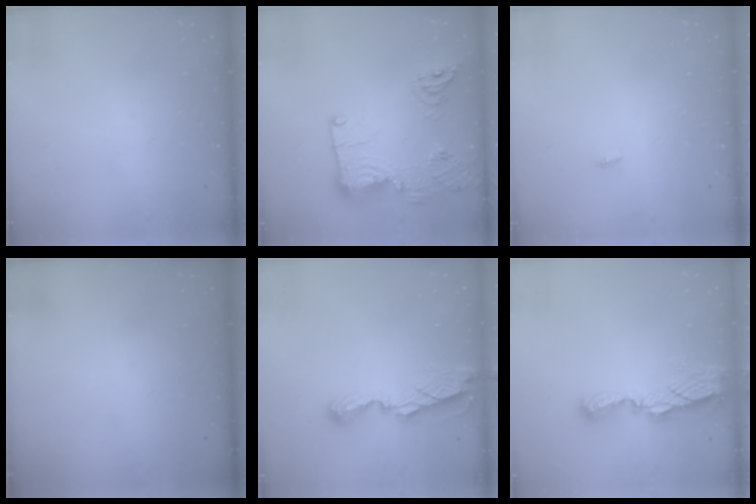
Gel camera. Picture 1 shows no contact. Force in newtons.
{"total": 19.1, "press": 18.3, "slide": 5.5}
{"total": 2.8, "press": 1.8, "slide": 2.2}
{"total": 0.0}
{"total": 7.7, "press": 7.7, "slide": 0.7}
{"total": 7.4, "press": 7.4, "slide": 0.2}